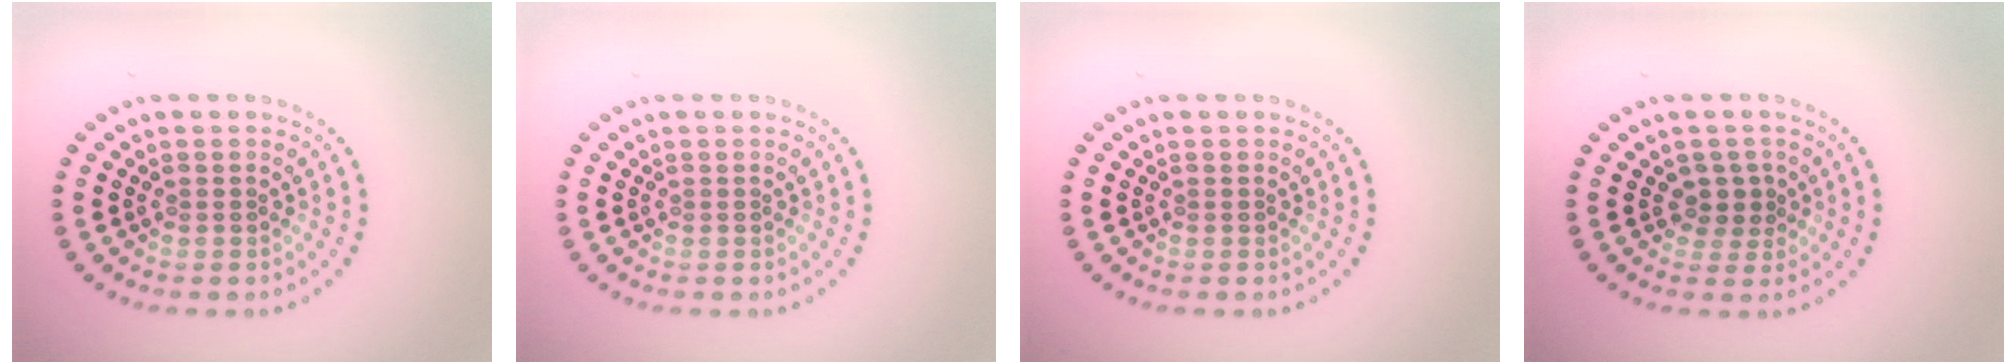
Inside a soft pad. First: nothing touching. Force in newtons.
{"total": 0.0}
{"total": 0.0}
{"total": 1.8, "press": 1.5, "slide": 1.1}